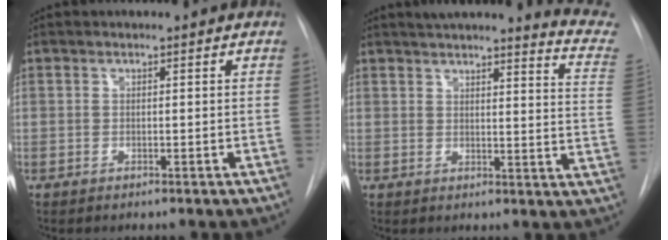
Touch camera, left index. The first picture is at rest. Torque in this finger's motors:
{"motor_torque": [0.68, -1.01, 0.17, 0.01]}